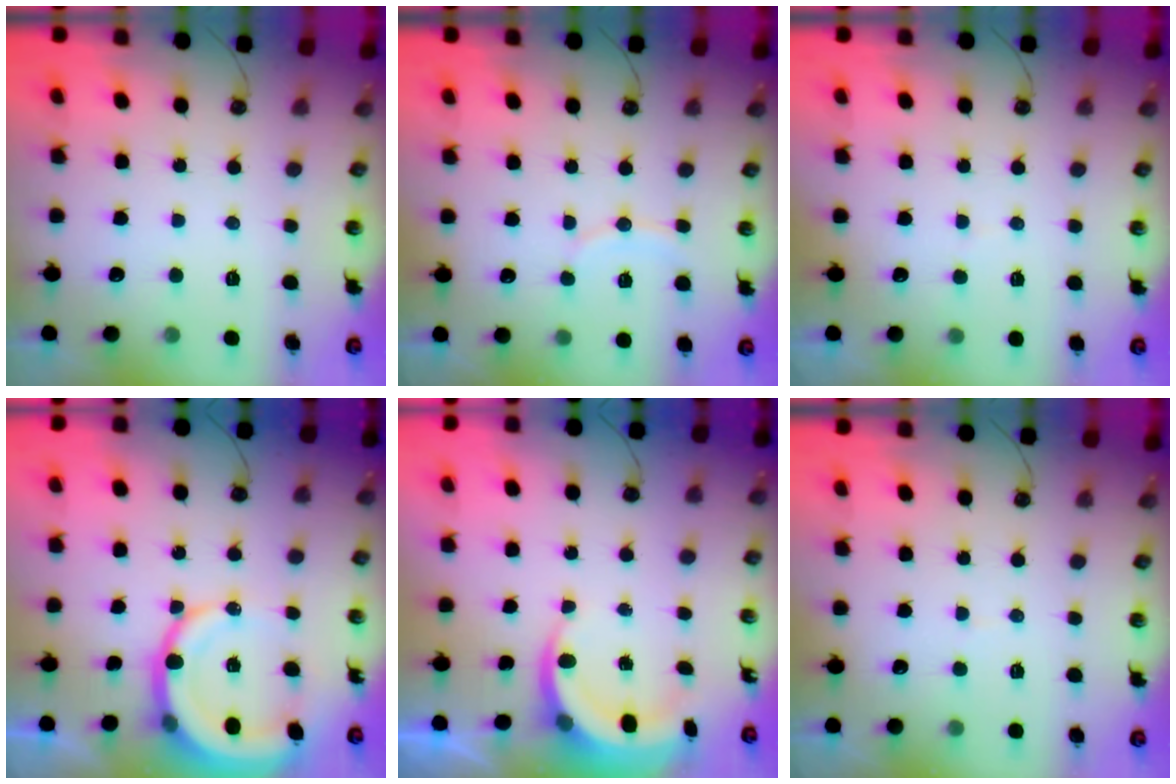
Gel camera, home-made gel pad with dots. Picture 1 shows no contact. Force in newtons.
{"total": 6.5, "press": 6.5, "slide": 0.5}
{"total": 2.7, "press": 2.6, "slide": 0.2}
{"total": 13.0, "press": 12.8, "slide": 2.5}
{"total": 6.2, "press": 6.1, "slide": 0.7}
{"total": 2.8, "press": 2.8, "slide": 0.3}